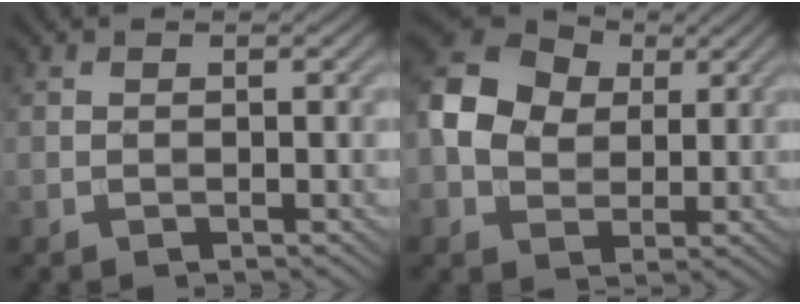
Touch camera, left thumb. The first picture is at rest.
{"total": 9.2, "force": [1.5, 7.2, 5.6], "torque": [-0.143, 0.015, 0.021]}